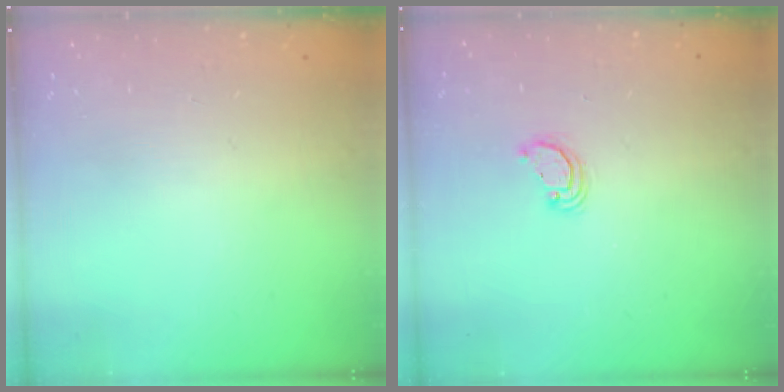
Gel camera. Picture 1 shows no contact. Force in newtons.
{"total": 3.3, "press": 3.3, "slide": 0.2}